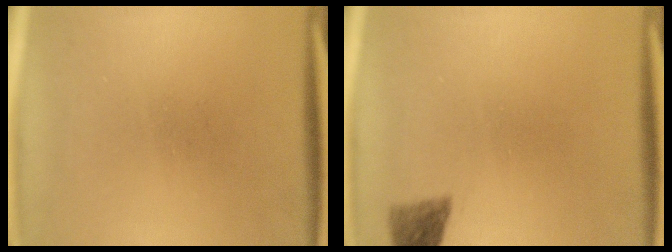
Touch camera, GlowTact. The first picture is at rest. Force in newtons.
{"total": 2.8}